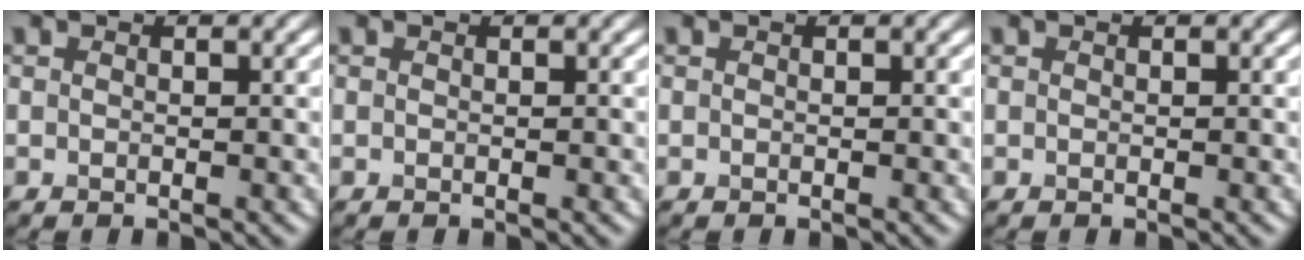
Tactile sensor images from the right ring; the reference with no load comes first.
{"total": 0.0}
{"total": 0.0}
{"total": 0.0}